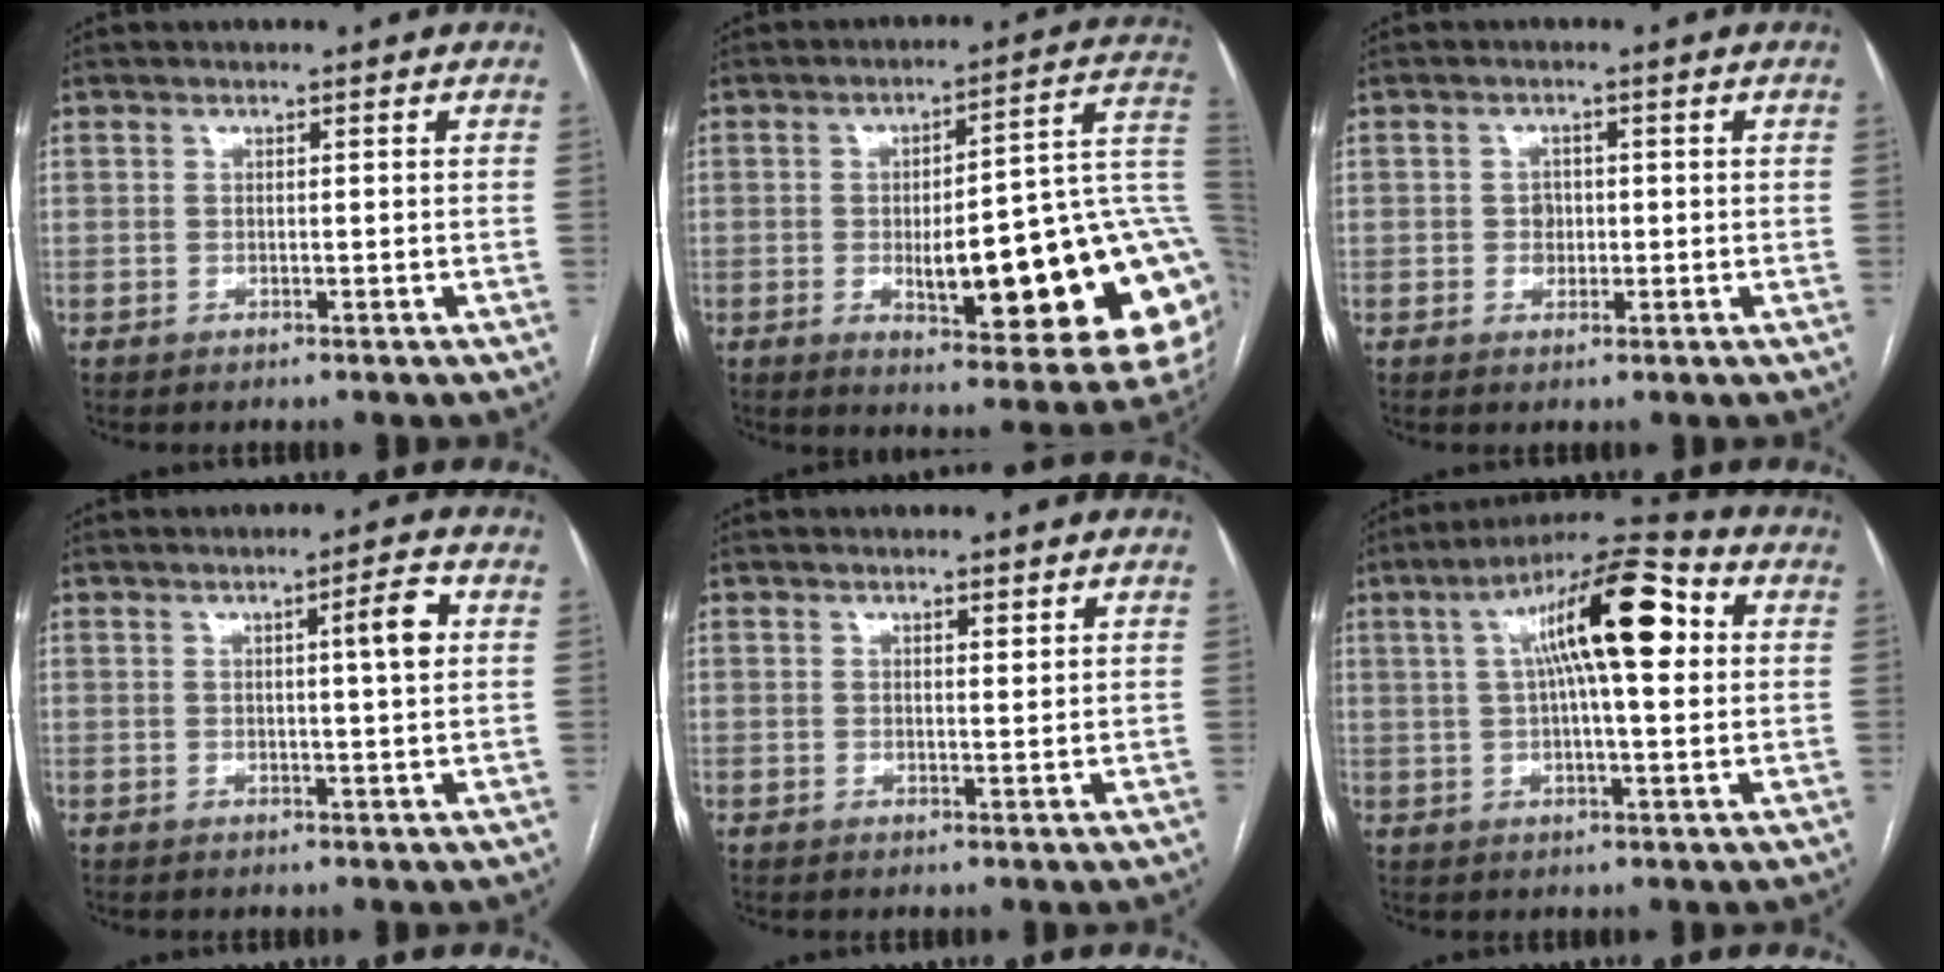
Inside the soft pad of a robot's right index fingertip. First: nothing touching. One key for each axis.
{"total": 25.9, "fx": -3.8, "fy": 5.6, "fz": 25.0, "tx": -0.224, "ty": 0.017, "tz": -0.039}
{"total": 2.1, "fx": -0.1, "fy": 1.8, "fz": 1.1, "tx": -0.011, "ty": 0.004, "tz": 0.000}
{"total": 4.3, "fx": 1.1, "fy": 0.0, "fz": 4.2, "tx": -0.059, "ty": 0.003, "tz": 0.014}
{"total": 1.5, "fx": 1.0, "fy": 0.3, "fz": 1.0, "tx": -0.019, "ty": -0.002, "tz": 0.016}
{"total": 15.1, "fx": 3.6, "fy": 3.1, "fz": 14.4, "tx": -0.239, "ty": 0.039, "tz": 0.052}